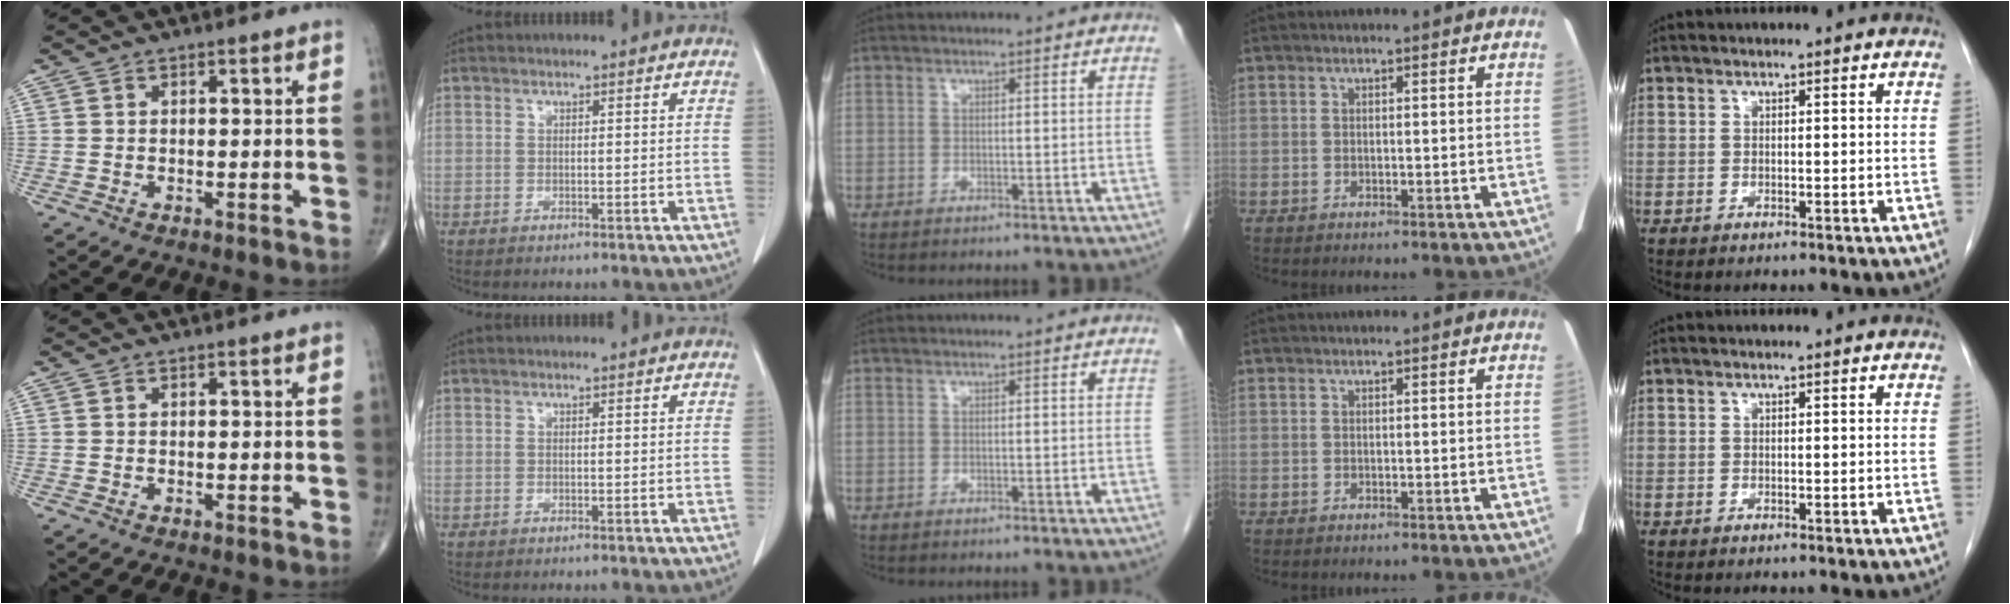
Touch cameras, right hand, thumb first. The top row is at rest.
{}